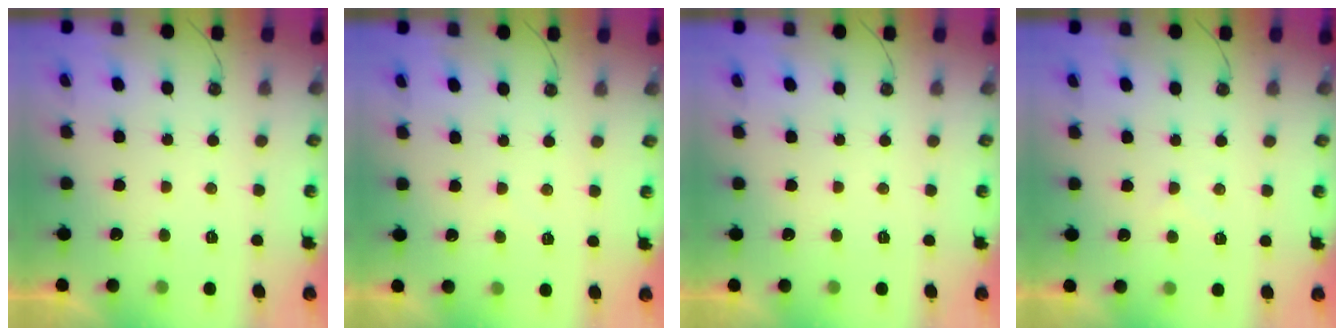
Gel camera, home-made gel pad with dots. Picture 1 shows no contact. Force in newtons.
{"total": 1.7, "press": 1.6, "slide": 0.4}
{"total": 0.0}
{"total": 4.7, "press": 4.6, "slide": 0.6}